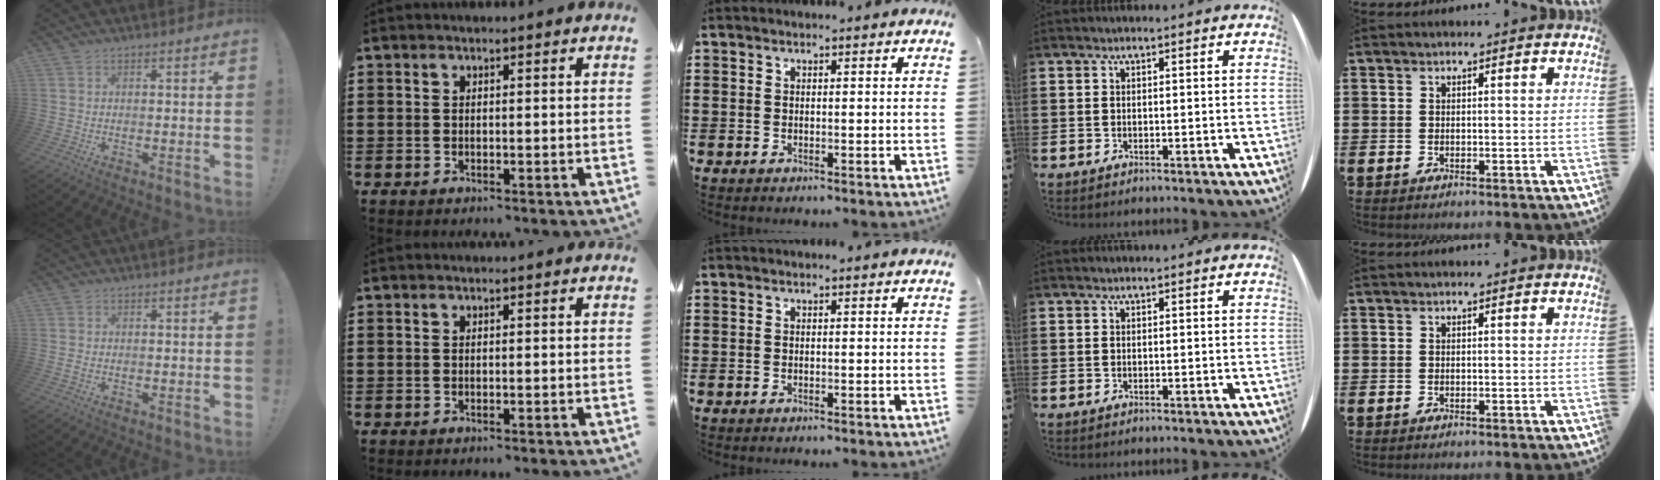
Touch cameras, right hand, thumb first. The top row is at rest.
{"thumb": {"total": 0.8, "force": [-0.2, 0.5, 0.6], "torque": [-0.012, 0.001, -0.004]}}